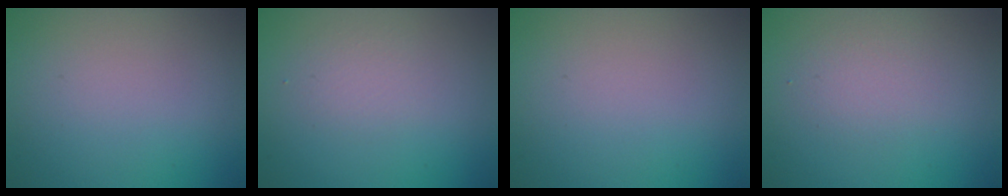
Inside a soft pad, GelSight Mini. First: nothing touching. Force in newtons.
{"total": 1.3, "press": 1.3, "slide": 0.1}
{"total": 0.0}
{"total": 2.0, "press": 2.0, "slide": 0.1}